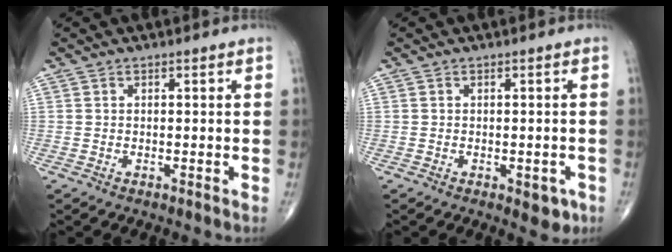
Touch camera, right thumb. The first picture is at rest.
{"total": 3.6, "force": [-1.4, 1.9, 2.7], "torque": [-0.014, 0.000, -0.013]}